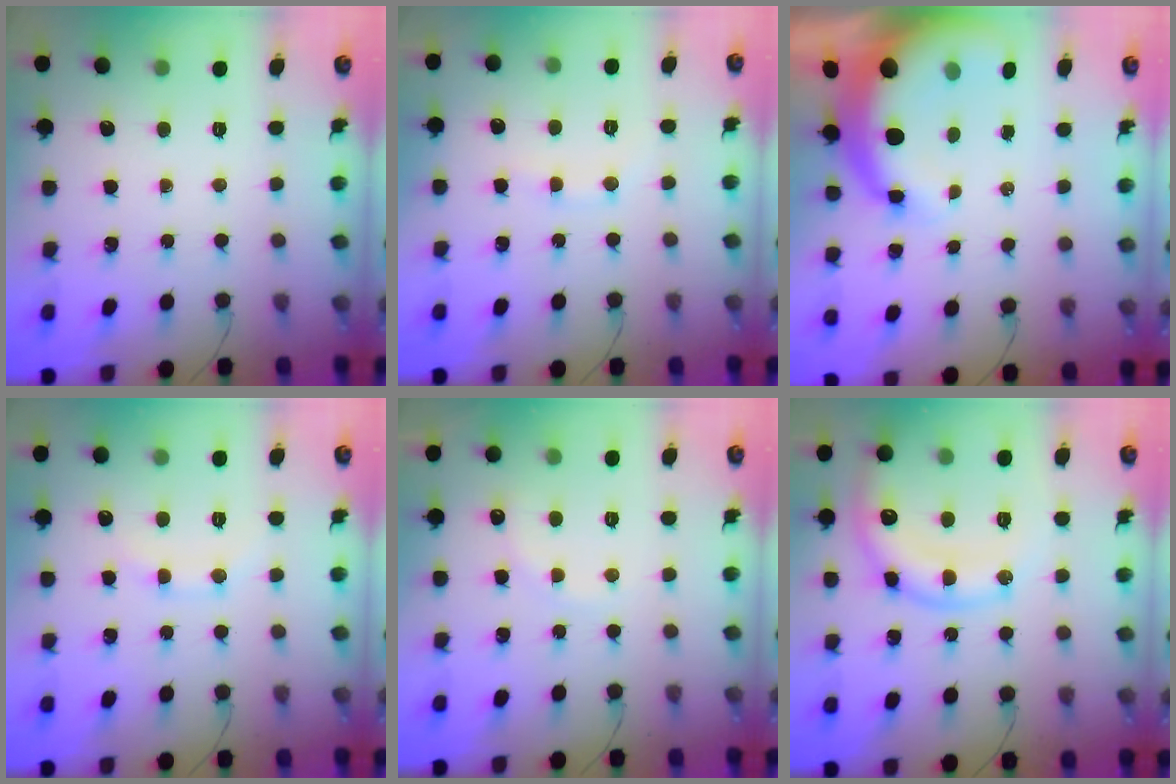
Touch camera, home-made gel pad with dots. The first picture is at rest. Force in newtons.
{"total": 5.5, "press": 5.4, "slide": 1.3}
{"total": 9.6, "press": 9.4, "slide": 1.8}
{"total": 7.3, "press": 7.3, "slide": 0.9}
{"total": 6.3, "press": 6.2, "slide": 1.2}
{"total": 16.0, "press": 16.0, "slide": 1.2}